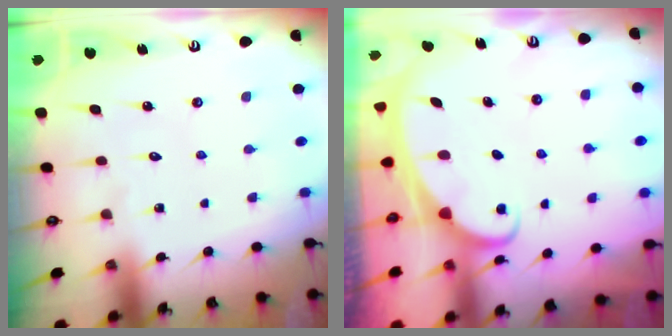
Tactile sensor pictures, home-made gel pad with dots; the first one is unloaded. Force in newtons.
{"total": 2.5, "press": 2.4, "slide": 0.4}